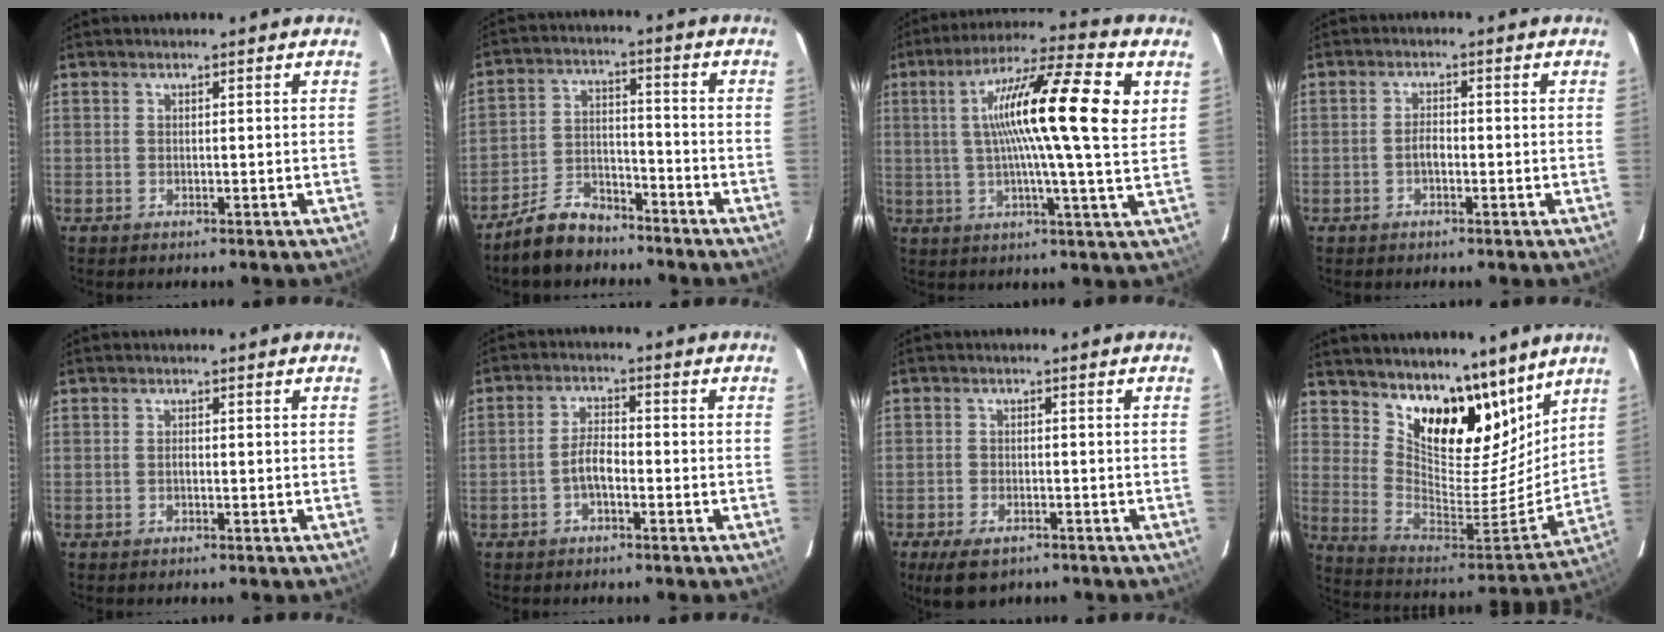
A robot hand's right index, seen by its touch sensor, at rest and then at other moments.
{"total": 8.9, "force": [-7.2, 4.3, 3.0], "torque": [-0.080, 0.021, -0.123]}
{"total": 18.8, "force": [5.2, 1.2, 18.0], "torque": [-0.305, 0.029, 0.065]}
{"total": 2.0, "force": [-0.9, 1.0, 1.5], "torque": [-0.032, 0.005, -0.017]}
{"total": 0.7, "force": [-0.3, 0.4, 0.5], "torque": [-0.010, 0.003, -0.006]}
{"total": 3.8, "force": [-1.8, 1.4, 3.0], "torque": [-0.065, 0.011, -0.035]}
{"total": 6.6, "force": [-4.5, 3.4, 3.5], "torque": [-0.087, -0.013, -0.073]}
{"total": 20.5, "force": [15.1, 9.4, 10.4], "torque": [-0.183, -0.034, 0.268]}